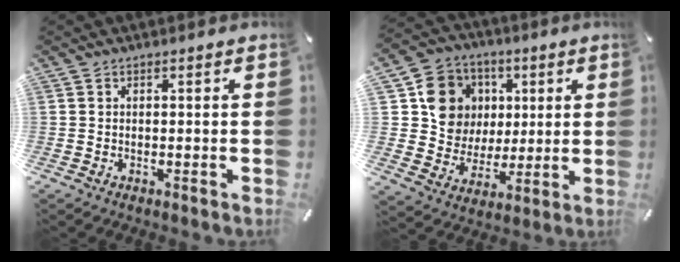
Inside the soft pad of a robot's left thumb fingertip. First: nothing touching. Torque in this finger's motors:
{"motor_torque": [1.32, 1.54, 0.33, -0.37, 0.22]}